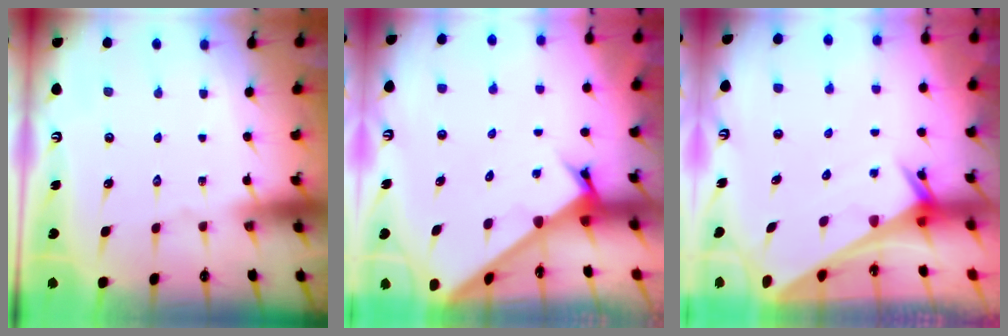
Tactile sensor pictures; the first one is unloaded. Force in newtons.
{"total": 2.9, "press": 2.9, "slide": 0.2}
{"total": 2.5, "press": 2.5, "slide": 0.1}